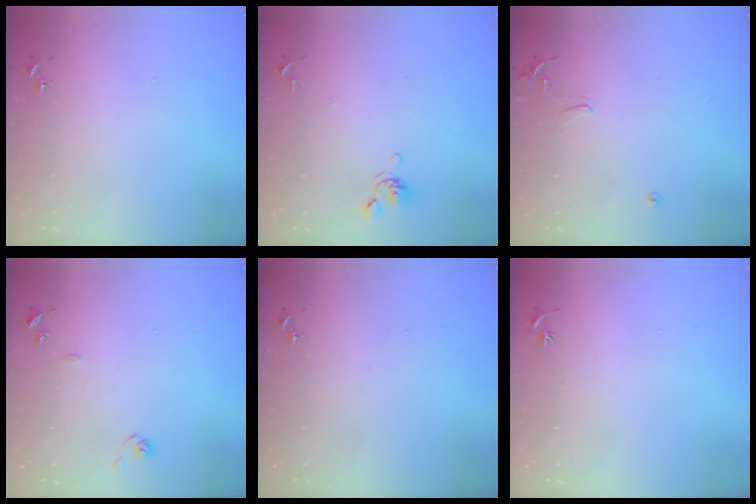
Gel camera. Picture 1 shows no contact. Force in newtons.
{"total": 6.9, "press": 6.7, "slide": 1.6}
{"total": 7.2, "press": 7.2, "slide": 0.8}
{"total": 7.2, "press": 7.2, "slide": 0.7}
{"total": 0.0}
{"total": 3.0, "press": 3.0, "slide": 0.3}